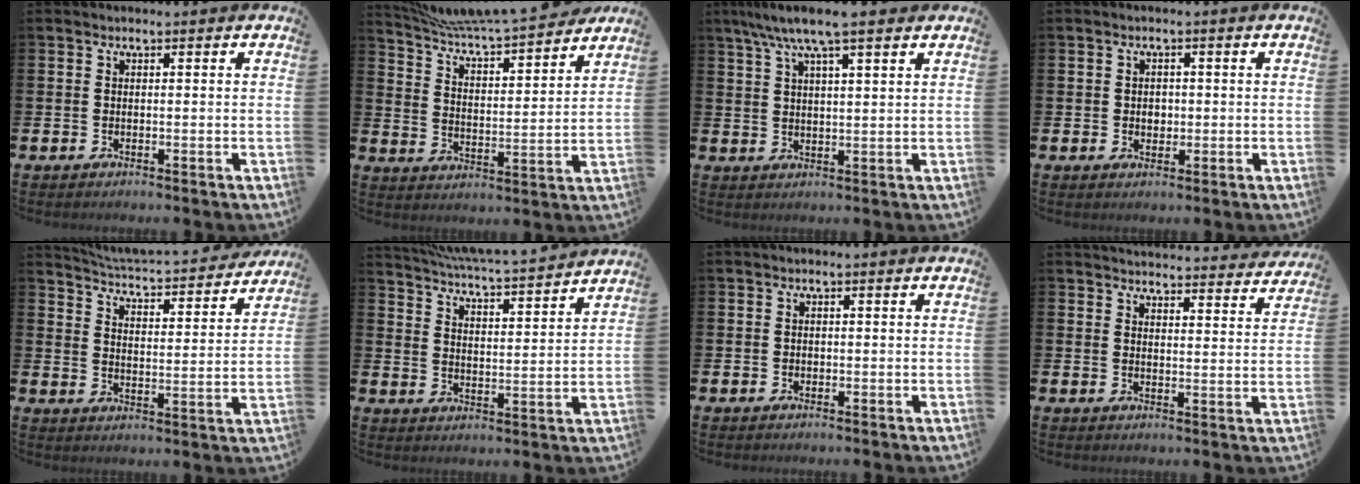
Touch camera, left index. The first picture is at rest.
{"total": 7.2, "force": [7.0, -0.2, 1.6], "torque": [-0.063, -0.060, 0.119]}
{"total": 7.1, "force": [5.8, 0.8, 4.1], "torque": [-0.092, -0.010, 0.103]}
{"total": 1.7, "force": [0.2, 1.4, 0.9], "torque": [0.000, 0.002, -0.003]}
{"total": 4.6, "force": [4.5, 0.2, 0.6], "torque": [-0.038, -0.044, 0.072]}
{"total": 5.9, "force": [5.8, -0.2, 0.9], "torque": [-0.046, -0.051, 0.101]}
{"total": 0.5, "force": [0.0, 0.5, 0.1], "torque": [-0.001, 0.004, -0.002]}
{"total": 4.5, "force": [4.4, 0.5, 0.3], "torque": [-0.006, -0.037, 0.077]}